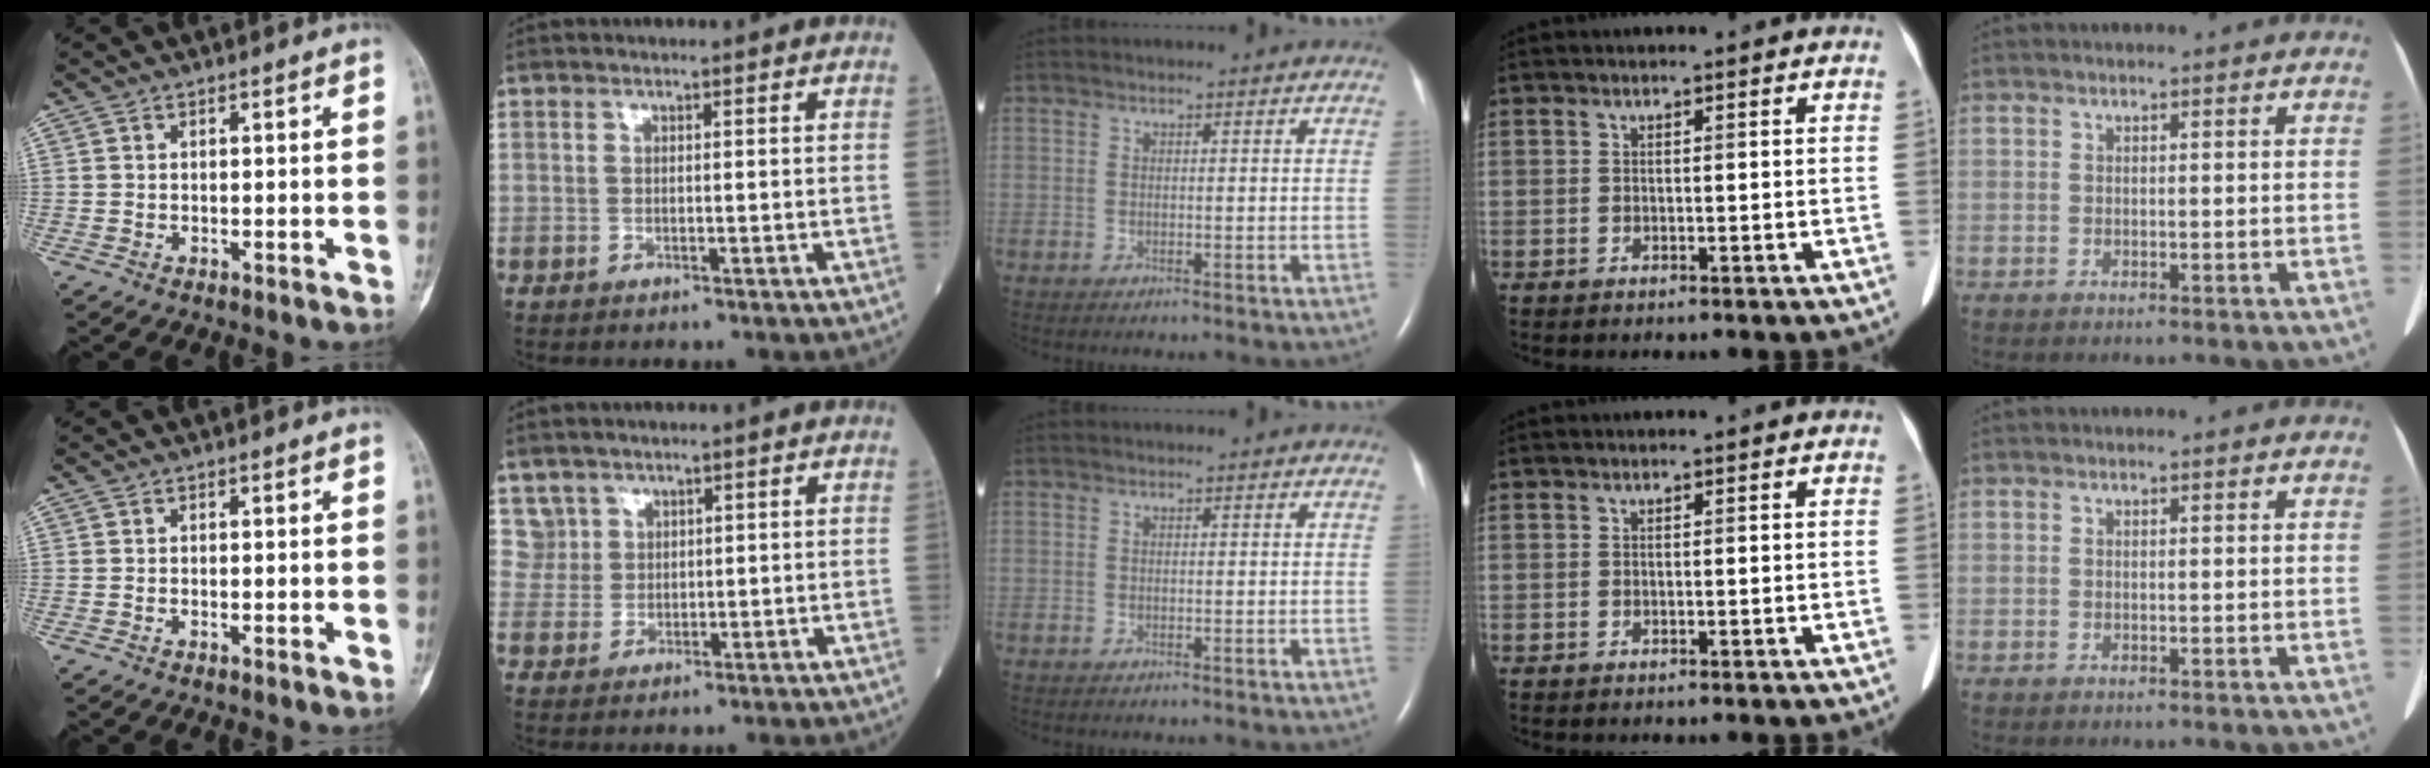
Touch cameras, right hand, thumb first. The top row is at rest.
{"index": {"total": 3.0, "force": [2.0, 2.1, -0.7], "torque": [0.024, 0.008, 0.037]}}